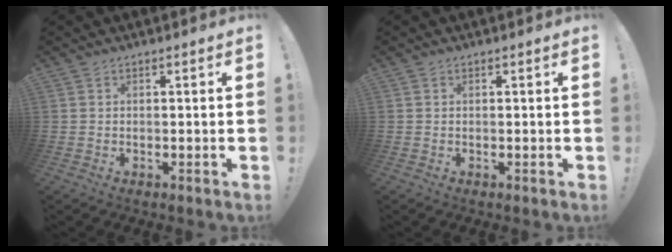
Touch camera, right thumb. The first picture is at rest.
{"total": 0.0}